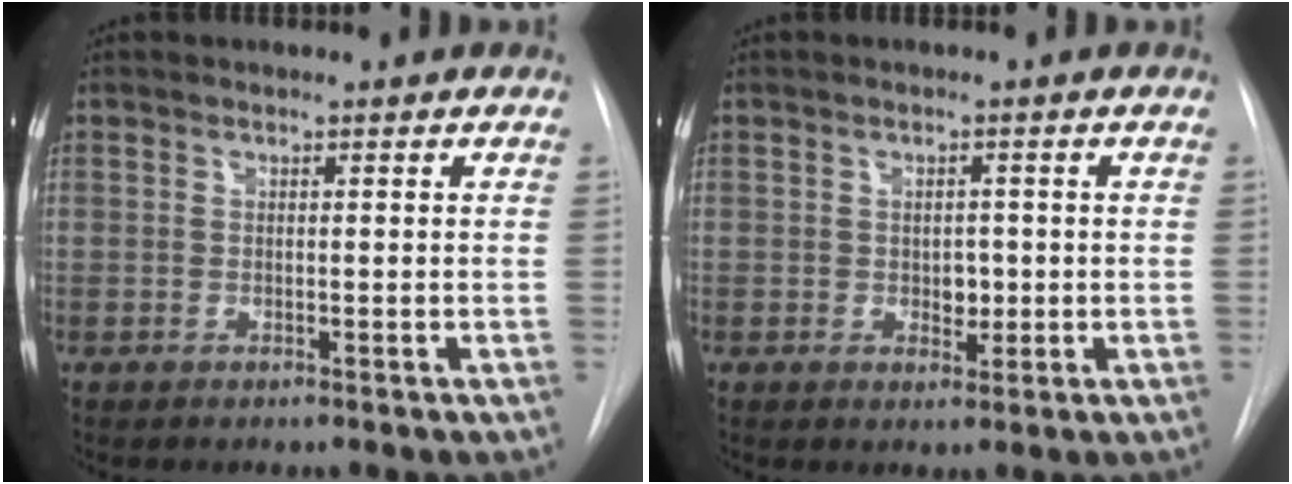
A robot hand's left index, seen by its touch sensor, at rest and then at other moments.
{"total": 2.2, "force": [-0.1, 1.6, 1.6], "torque": [-0.018, 0.000, 0.002]}